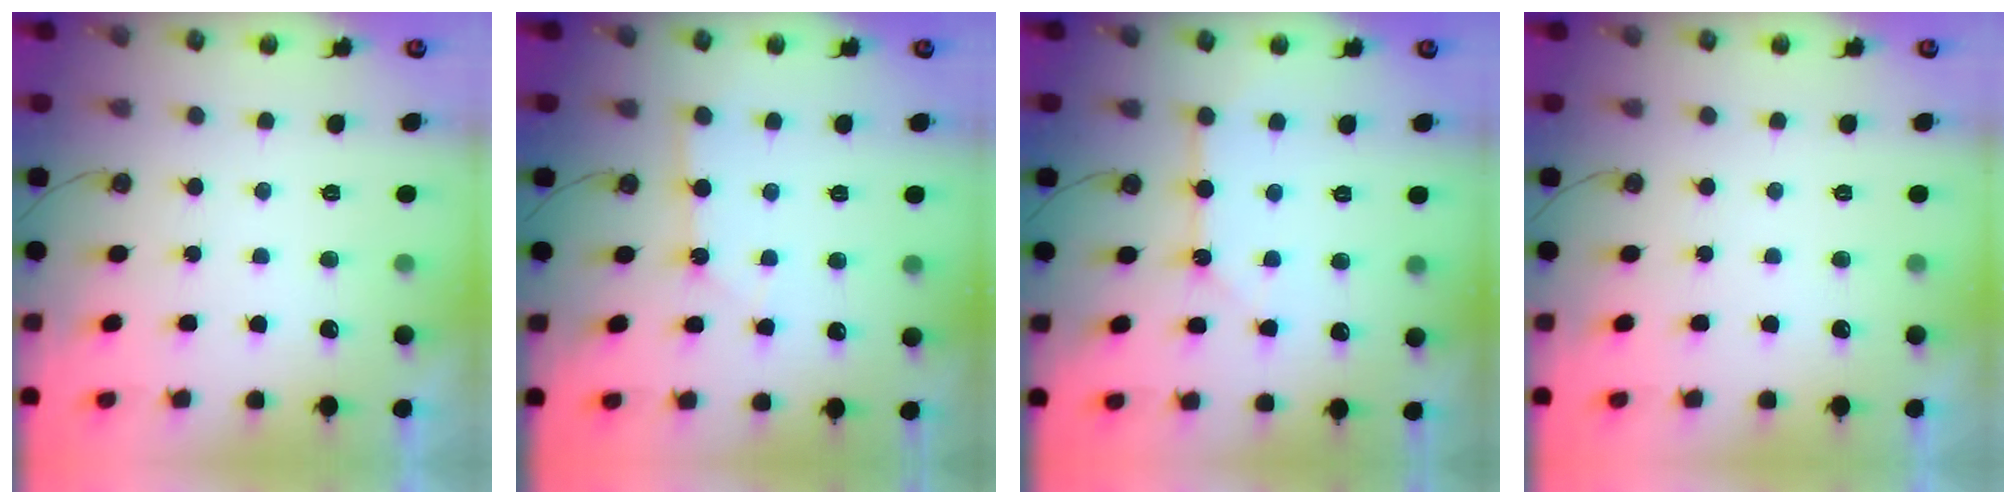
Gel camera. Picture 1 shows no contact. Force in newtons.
{"total": 2.4, "press": 2.4, "slide": 0.3}
{"total": 5.1, "press": 5.1, "slide": 0.5}
{"total": 0.0}